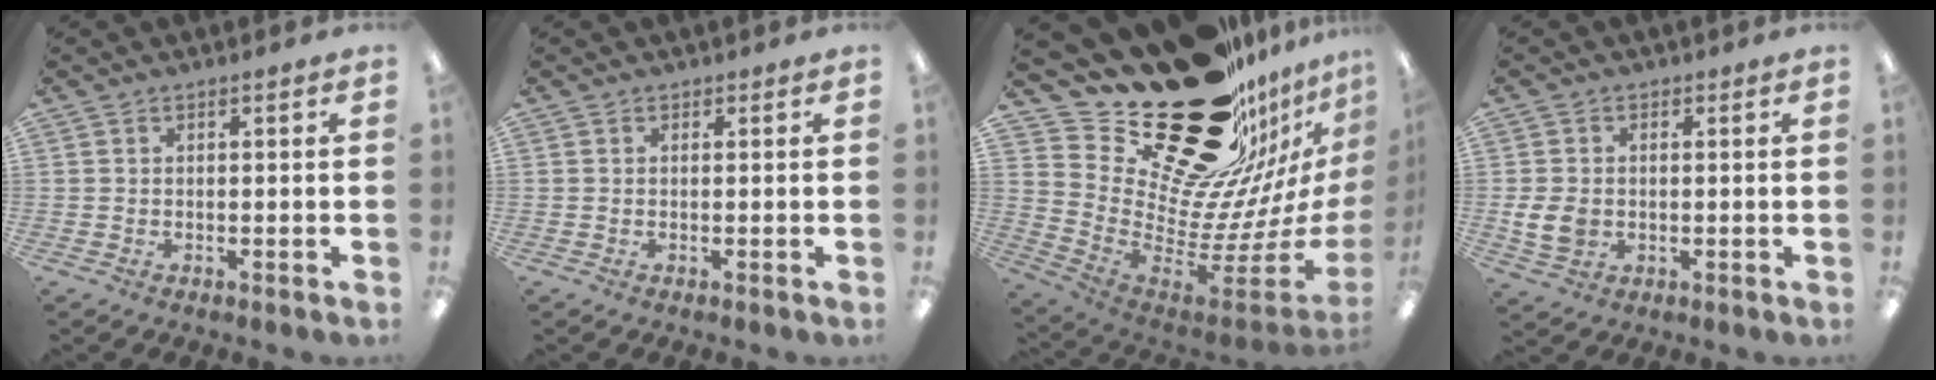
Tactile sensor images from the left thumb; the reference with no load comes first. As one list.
[{"total": 0.0}, {"total": 34.4, "force": [24.3, 15.5, 18.8], "torque": [-0.239, -0.209, 0.476]}, {"total": 6.2, "force": [-0.5, 5.2, 3.5], "torque": [-0.066, 0.001, -0.010]}]